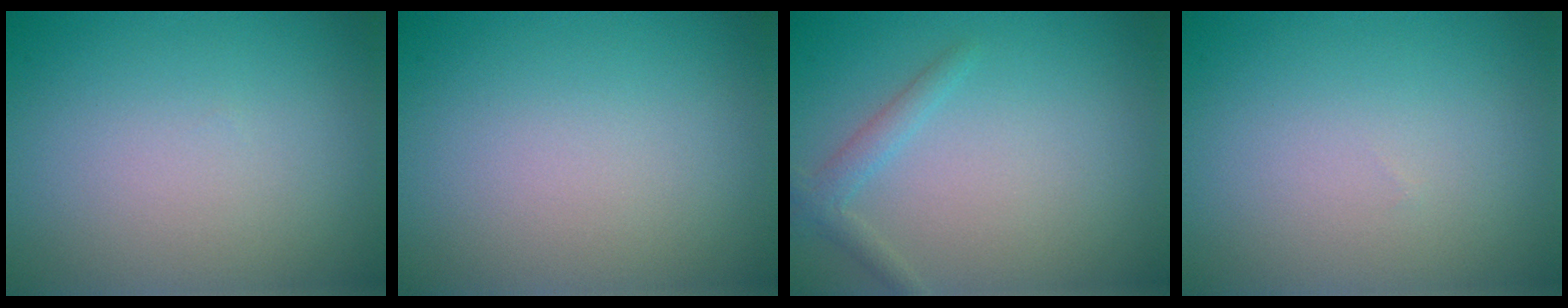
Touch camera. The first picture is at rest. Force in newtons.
{"total": 0.0}
{"total": 1.6, "press": 1.6, "slide": 0.1}
{"total": 0.0}